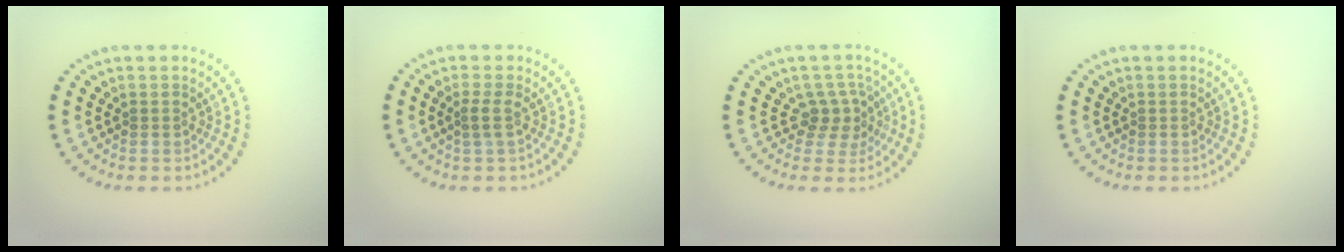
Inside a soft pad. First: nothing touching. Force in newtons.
{"total": 1.1, "press": 0.8, "slide": 0.7}
{"total": 2.4, "press": 2.1, "slide": 1.3}
{"total": 0.0}